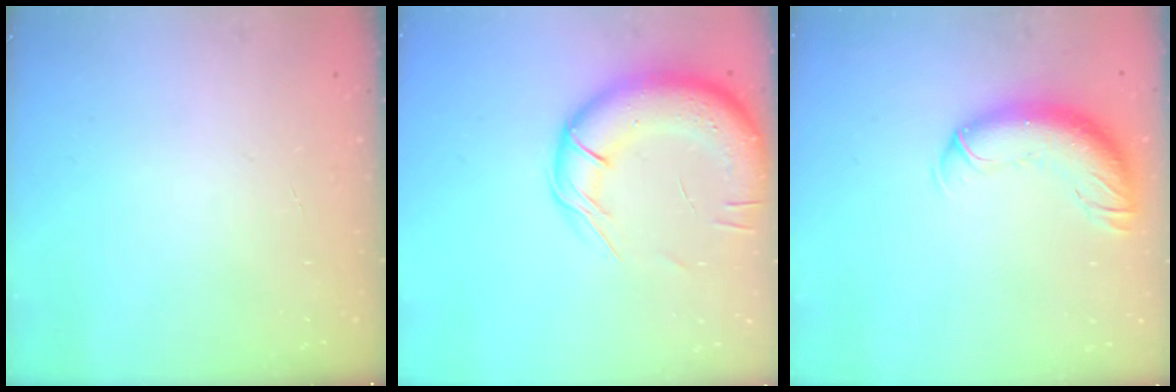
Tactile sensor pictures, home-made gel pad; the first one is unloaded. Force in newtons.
{"total": 18.1, "press": 17.7, "slide": 3.6}
{"total": 13.1, "press": 12.8, "slide": 2.9}